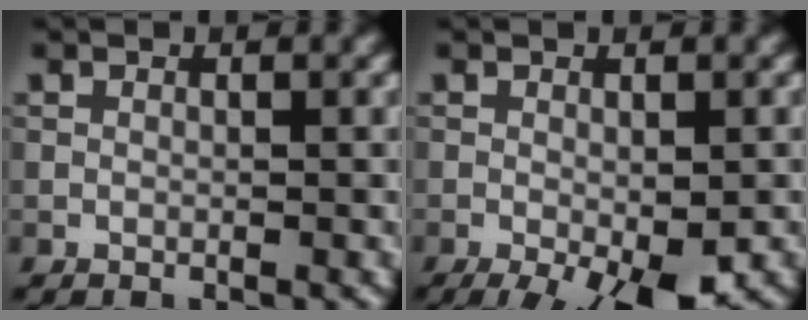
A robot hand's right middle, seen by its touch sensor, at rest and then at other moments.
{"total": 6.3, "force": [-2.9, 2.0, 5.2], "torque": [-0.077, -0.012, -0.037]}